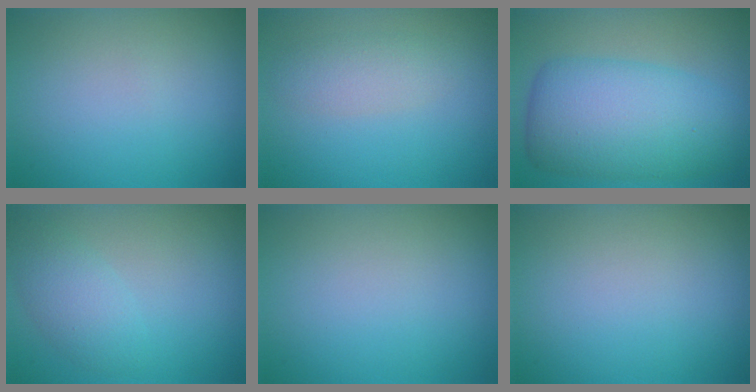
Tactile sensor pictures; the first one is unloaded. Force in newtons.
{"total": 2.3, "press": 2.3, "slide": 0.1}
{"total": 9.3, "press": 9.3, "slide": 0.1}
{"total": 2.8, "press": 2.8, "slide": 0.1}
{"total": 0.0}
{"total": 0.0}